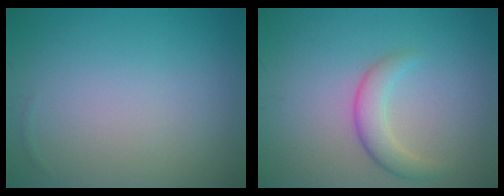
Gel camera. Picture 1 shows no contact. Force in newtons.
{"total": 2.6, "press": 2.6, "slide": 0.1}